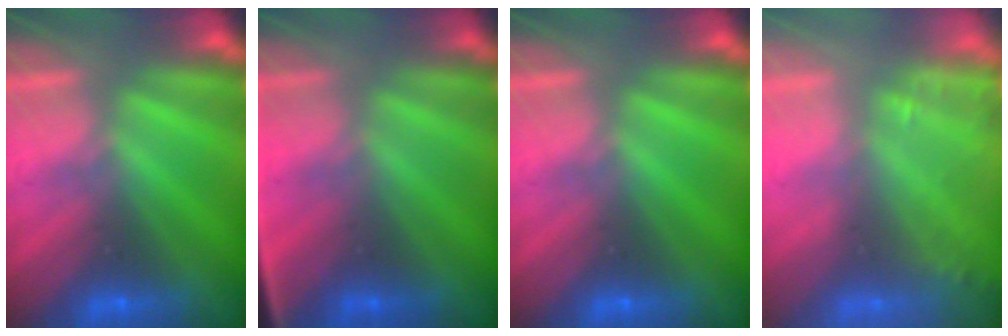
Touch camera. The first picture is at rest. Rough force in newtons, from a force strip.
{"total": 2.7}
{"total": 0.0}
{"total": 1.4}